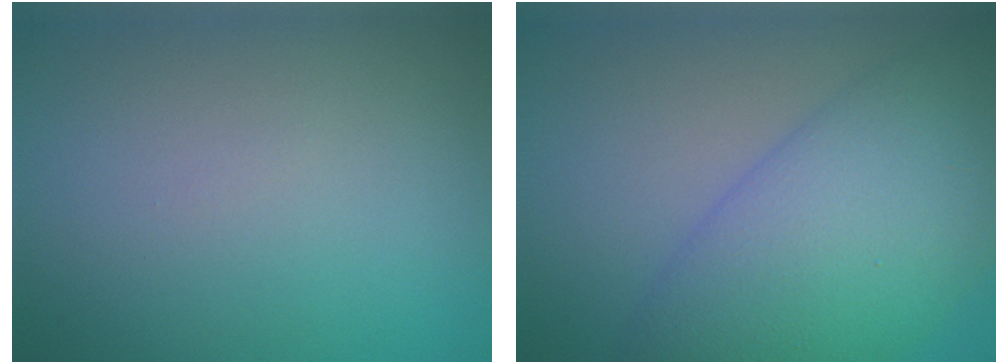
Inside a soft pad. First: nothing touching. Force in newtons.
{"total": 9.9, "press": 9.9, "slide": 0.3}